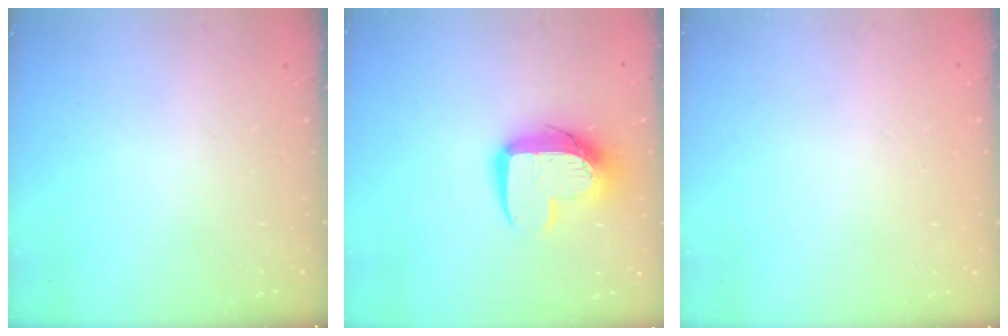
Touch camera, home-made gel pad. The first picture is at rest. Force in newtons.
{"total": 12.3, "press": 12.3, "slide": 0.9}
{"total": 0.0}